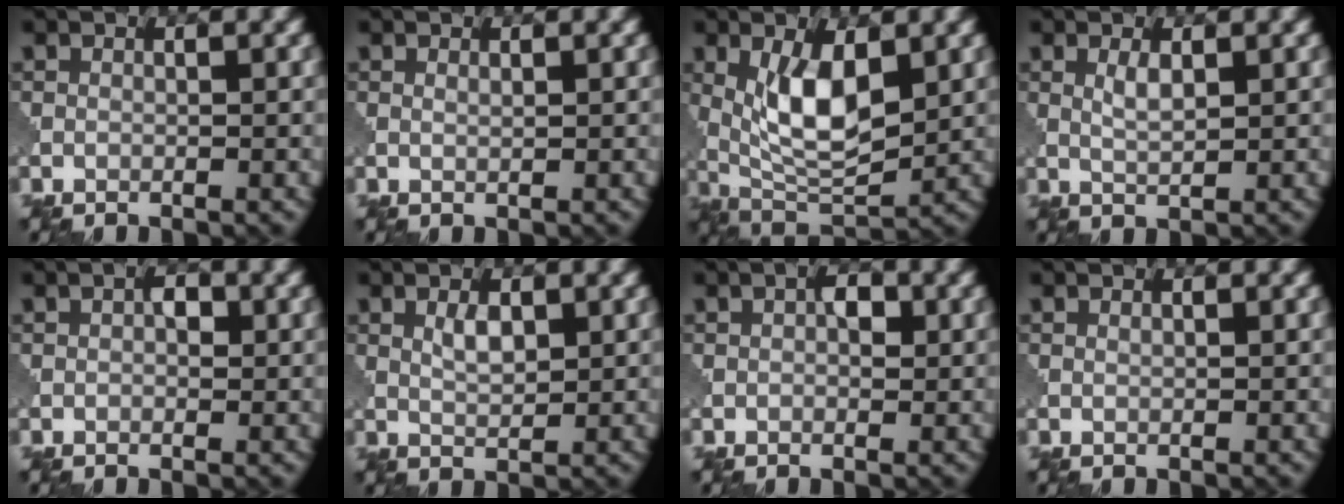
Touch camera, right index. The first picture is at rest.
{"total": 0.6, "force": [0.6, 0.1, 0.3], "torque": [-0.003, -0.003, 0.012]}
{"total": 6.6, "force": [1.7, 2.8, 5.7], "torque": [-0.113, -0.011, 0.034]}
{"total": 1.4, "force": [0.9, 0.3, 1.1], "torque": [-0.025, -0.002, 0.019]}
{"total": 1.5, "force": [0.3, 0.9, 1.2], "torque": [-0.015, -0.001, 0.007]}
{"total": 1.9, "force": [1.1, 0.8, 1.3], "torque": [-0.028, -0.002, 0.025]}
{"total": 1.9, "force": [0.5, 1.1, 1.5], "torque": [-0.019, -0.001, 0.008]}
{"total": 0.6, "force": [0.5, 0.1, 0.3], "torque": [-0.004, -0.004, 0.011]}